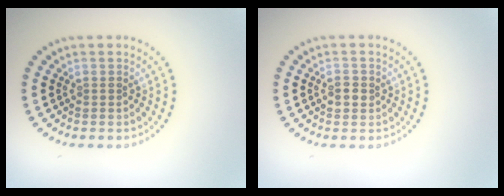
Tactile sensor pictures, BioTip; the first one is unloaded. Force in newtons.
{"total": 1.4, "press": 1.3, "slide": 0.2}